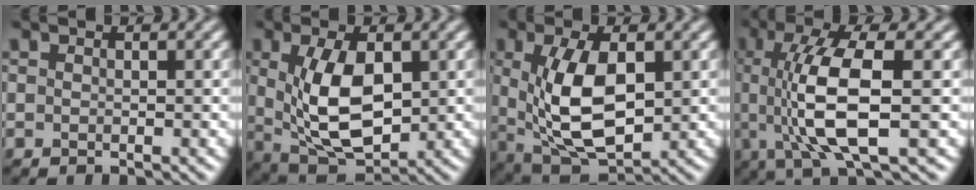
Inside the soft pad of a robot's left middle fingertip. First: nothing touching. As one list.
[{"total": 7.9, "force": [0.7, 4.1, 6.7], "torque": [-0.139, -0.004, 0.017]}, {"total": 8.7, "force": [0.6, 4.4, 7.5], "torque": [-0.155, -0.007, 0.016]}, {"total": 8.6, "force": [0.0, 2.6, 8.2], "torque": [-0.163, -0.005, 0.007]}]